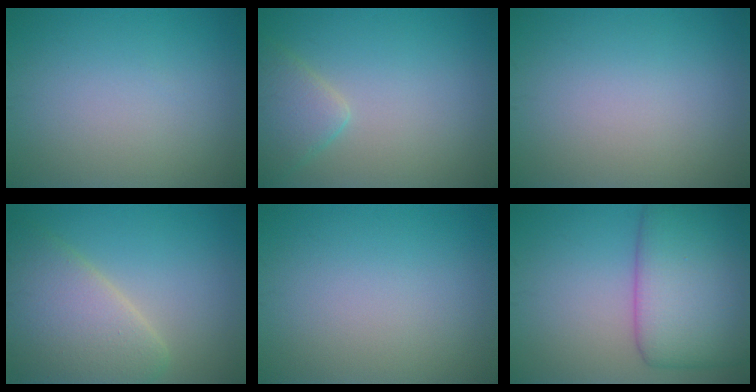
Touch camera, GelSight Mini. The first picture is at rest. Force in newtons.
{"total": 3.1, "press": 3.1, "slide": 0.0}
{"total": 0.0}
{"total": 6.7, "press": 6.7, "slide": 0.5}
{"total": 0.0}
{"total": 9.2, "press": 9.2, "slide": 0.1}